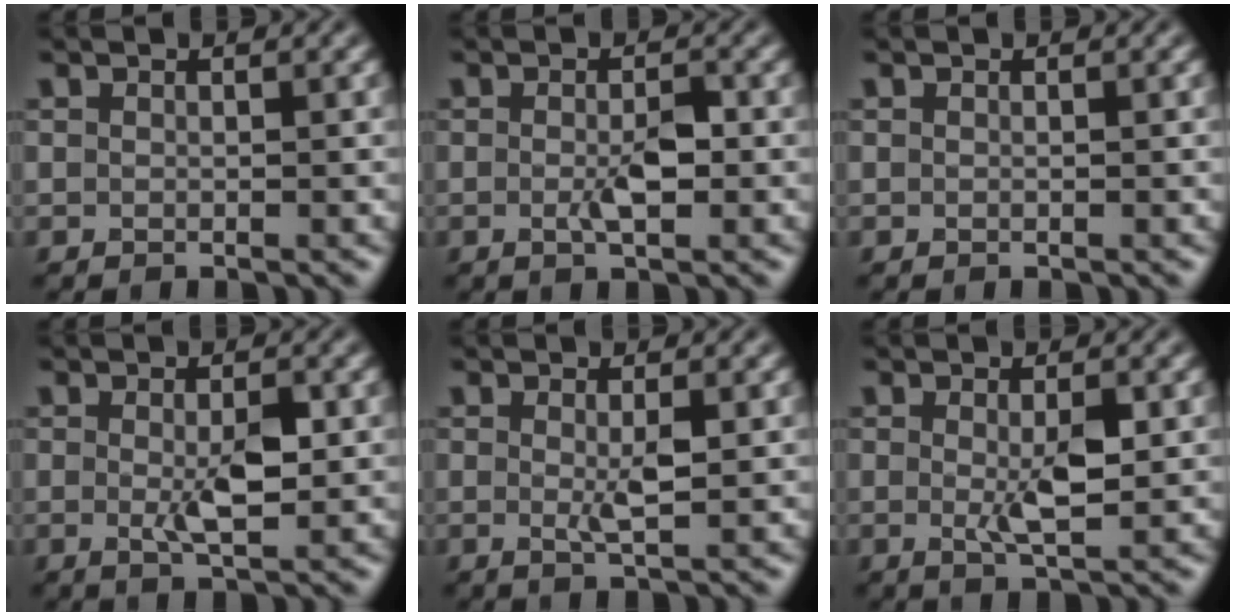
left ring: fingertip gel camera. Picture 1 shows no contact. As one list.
[{"total": 2.4, "force": [-0.7, 0.7, 2.2], "torque": [-0.042, -0.003, -0.011]}, {"total": 0.0}, {"total": 3.1, "force": [-0.5, 0.9, 3.0], "torque": [-0.055, -0.005, -0.005]}, {"total": 1.9, "force": [-0.2, 0.3, 1.9], "torque": [-0.036, -0.006, -0.001]}, {"total": 3.1, "force": [-0.3, 0.7, 3.0], "torque": [-0.056, -0.006, -0.002]}]